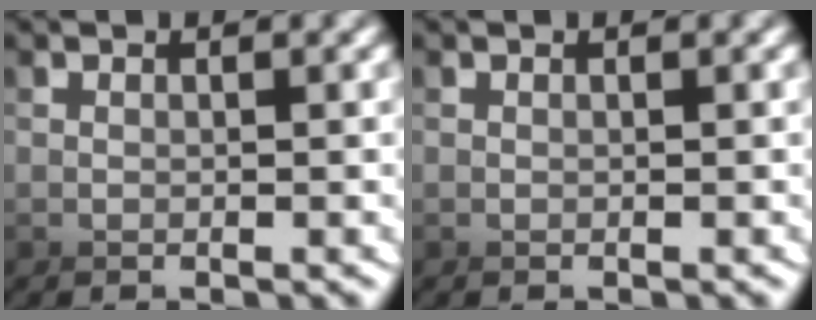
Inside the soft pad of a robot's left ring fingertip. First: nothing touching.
{"total": 0.0}